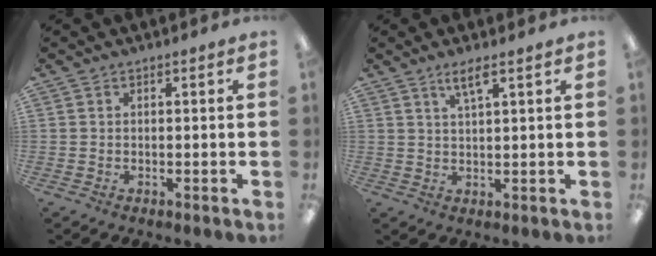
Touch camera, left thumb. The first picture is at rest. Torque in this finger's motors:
{"motor_torque": [-0.12, 0.05, -0.04, 0.15, 0.04]}